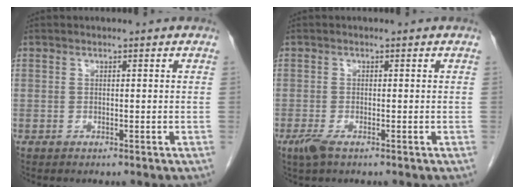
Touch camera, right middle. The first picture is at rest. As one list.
[{"total": 2.2, "force": [-1.3, 0.5, 1.7], "torque": [-0.040, -0.006, -0.027]}]